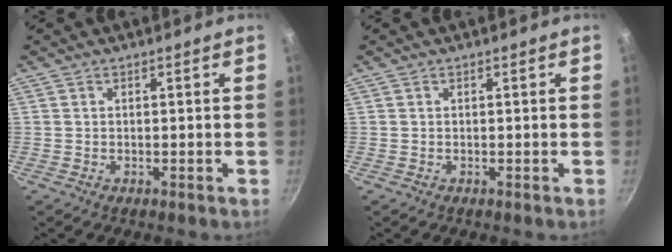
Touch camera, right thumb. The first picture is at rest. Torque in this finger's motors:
{"motor_torque": [-0.25, -0.46, 0.31, 0.09, 0.03]}